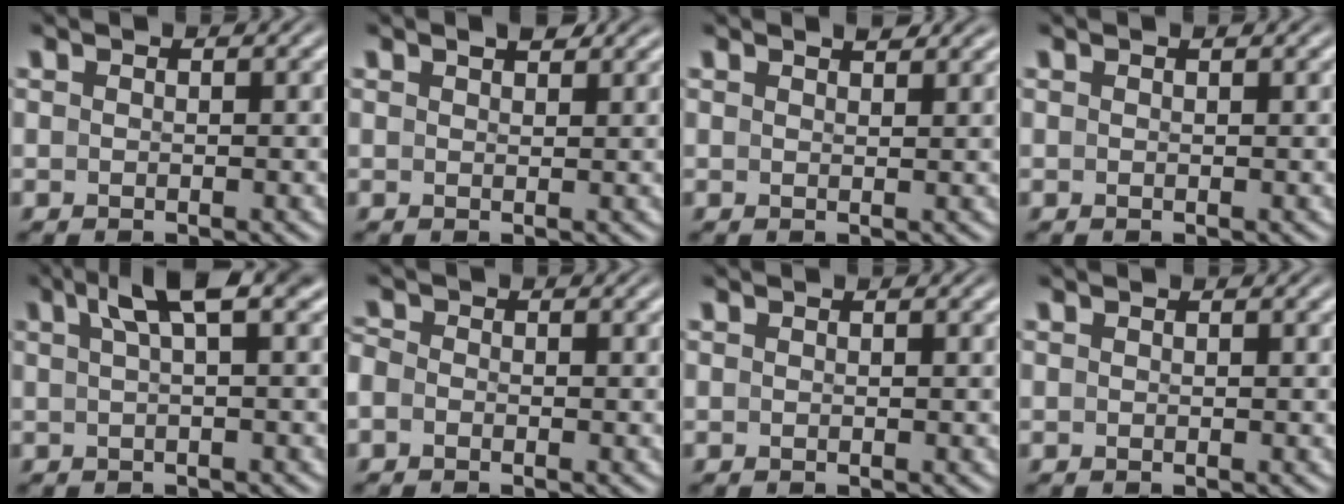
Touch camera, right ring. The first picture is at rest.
{"total": 1.2, "force": [1.1, -0.1, 0.6], "torque": [-0.001, 0.001, 0.021]}
{"total": 1.2, "force": [1.1, -0.5, 0.4], "torque": [0.002, -0.002, 0.022]}
{"total": 0.0}
{"total": 4.5, "force": [2.1, 0.4, 3.9], "torque": [-0.054, 0.022, 0.030]}
{"total": 2.0, "force": [-0.8, 1.7, 0.7], "torque": [-0.028, -0.008, -0.016]}
{"total": 0.0}
{"total": 0.0}